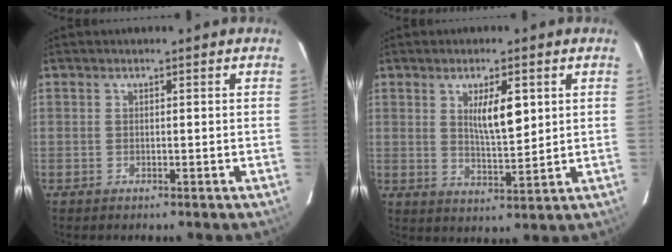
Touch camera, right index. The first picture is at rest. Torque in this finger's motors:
{"motor_torque": [0.24, 0.08, 0.15, 0.08]}